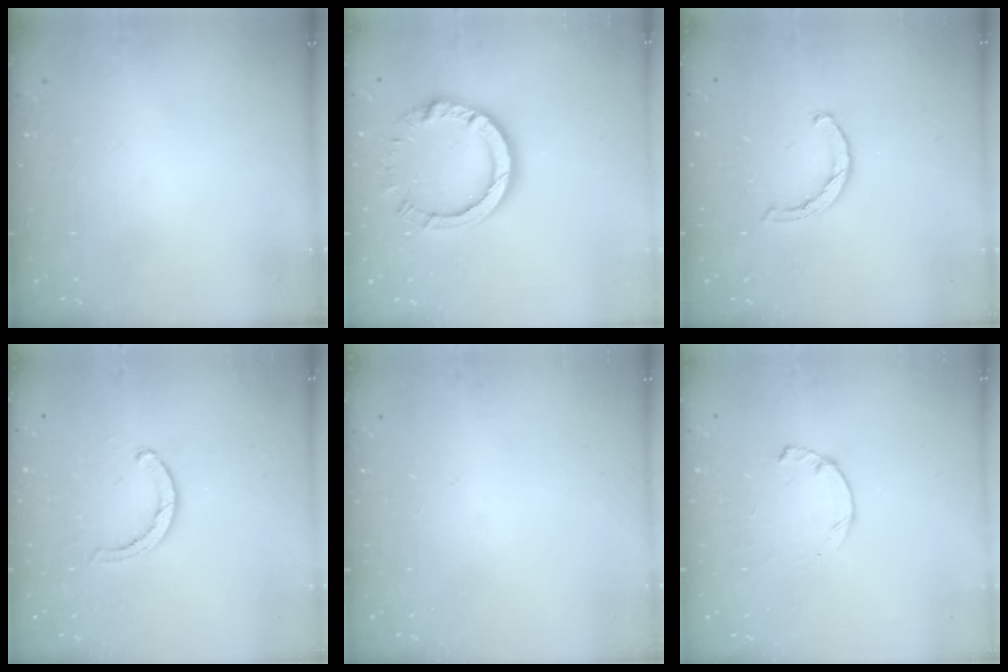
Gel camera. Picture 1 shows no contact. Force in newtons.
{"total": 10.8, "press": 10.7, "slide": 1.0}
{"total": 1.9, "press": 1.9, "slide": 0.3}
{"total": 2.8, "press": 2.8, "slide": 0.2}
{"total": 0.0}
{"total": 2.3, "press": 2.3, "slide": 0.4}